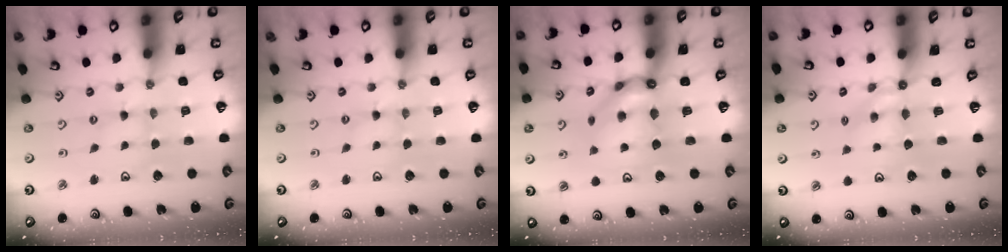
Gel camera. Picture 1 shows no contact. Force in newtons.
{"total": 0.0}
{"total": 10.7, "press": 10.7, "slide": 1.1}
{"total": 5.3, "press": 5.2, "slide": 0.6}